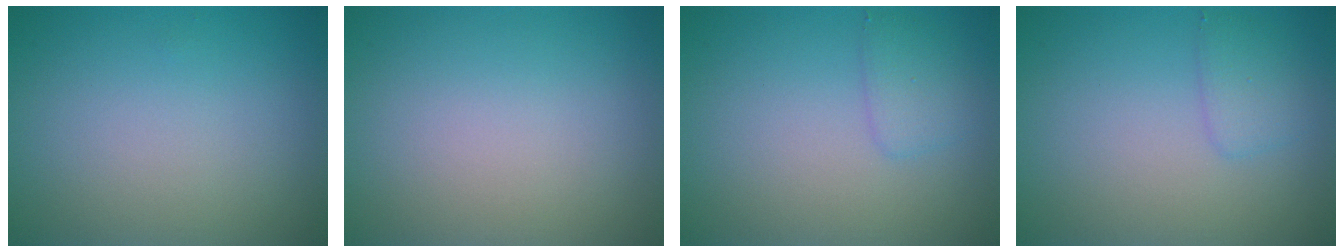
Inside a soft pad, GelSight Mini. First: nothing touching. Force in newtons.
{"total": 0.0}
{"total": 1.7, "press": 1.7, "slide": 0.2}
{"total": 1.7, "press": 1.7, "slide": 0.2}